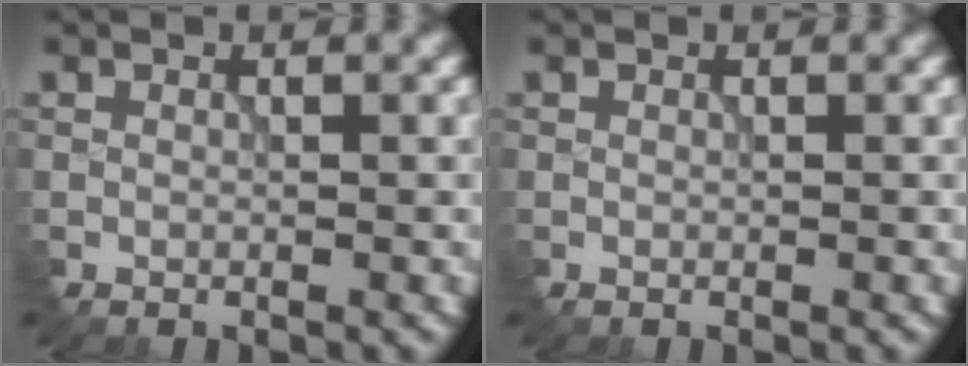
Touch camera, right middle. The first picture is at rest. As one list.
[{"total": 0.0}]